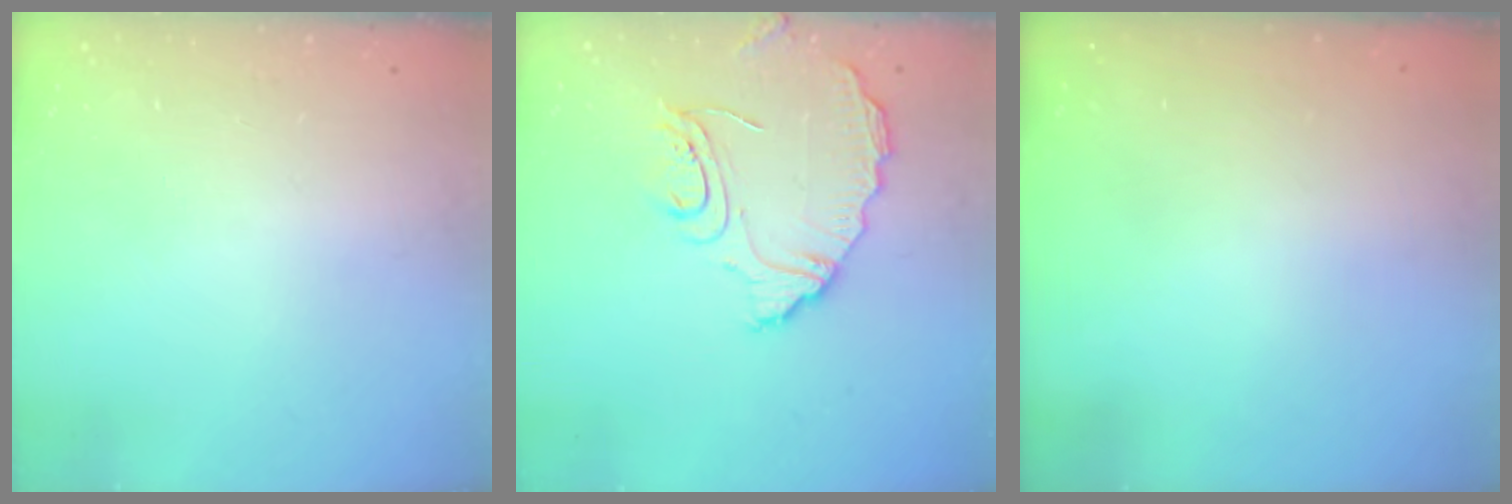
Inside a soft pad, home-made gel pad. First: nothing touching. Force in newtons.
{"total": 11.2, "press": 11.2, "slide": 0.4}
{"total": 2.9, "press": 2.9, "slide": 0.1}